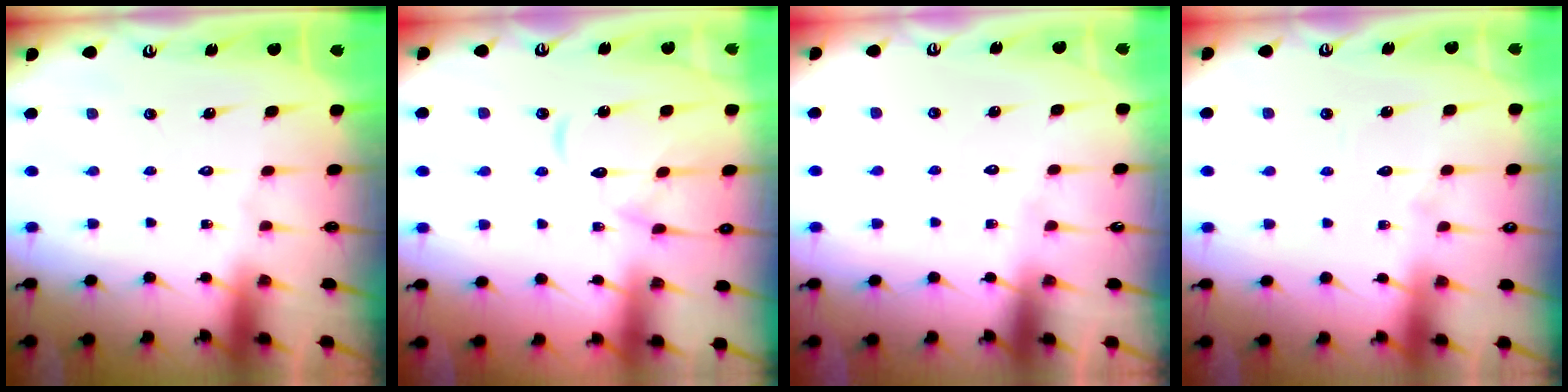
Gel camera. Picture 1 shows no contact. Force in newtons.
{"total": 10.3, "press": 10.3, "slide": 0.7}
{"total": 4.0, "press": 4.0, "slide": 0.4}
{"total": 4.2, "press": 4.2, "slide": 0.4}